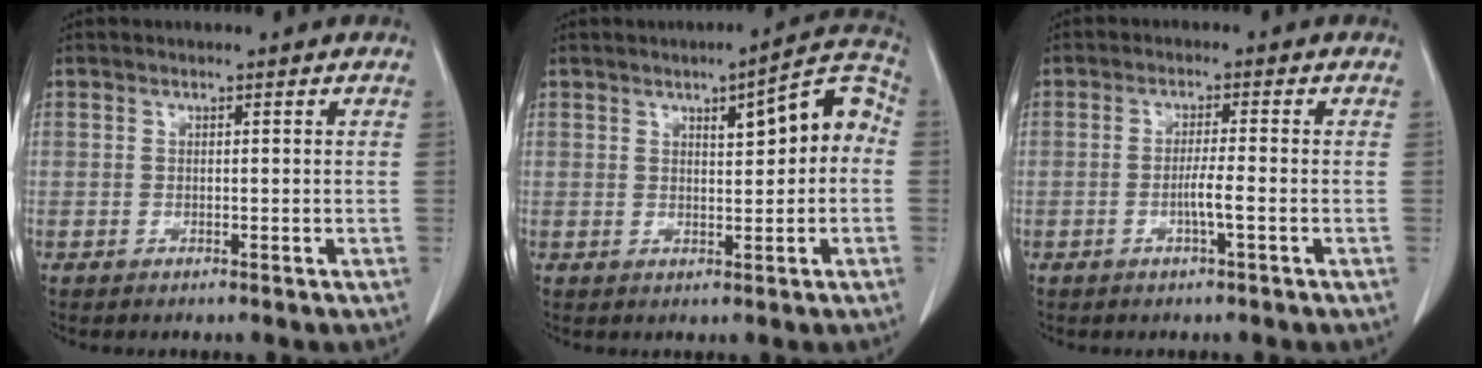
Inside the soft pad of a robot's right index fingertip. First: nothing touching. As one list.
[{"total": 7.6, "force": [1.2, 2.2, 7.2], "torque": [-0.089, 0.032, 0.012]}, {"total": 2.9, "force": [-1.0, -0.3, 2.7], "torque": [-0.048, -0.002, -0.019]}]